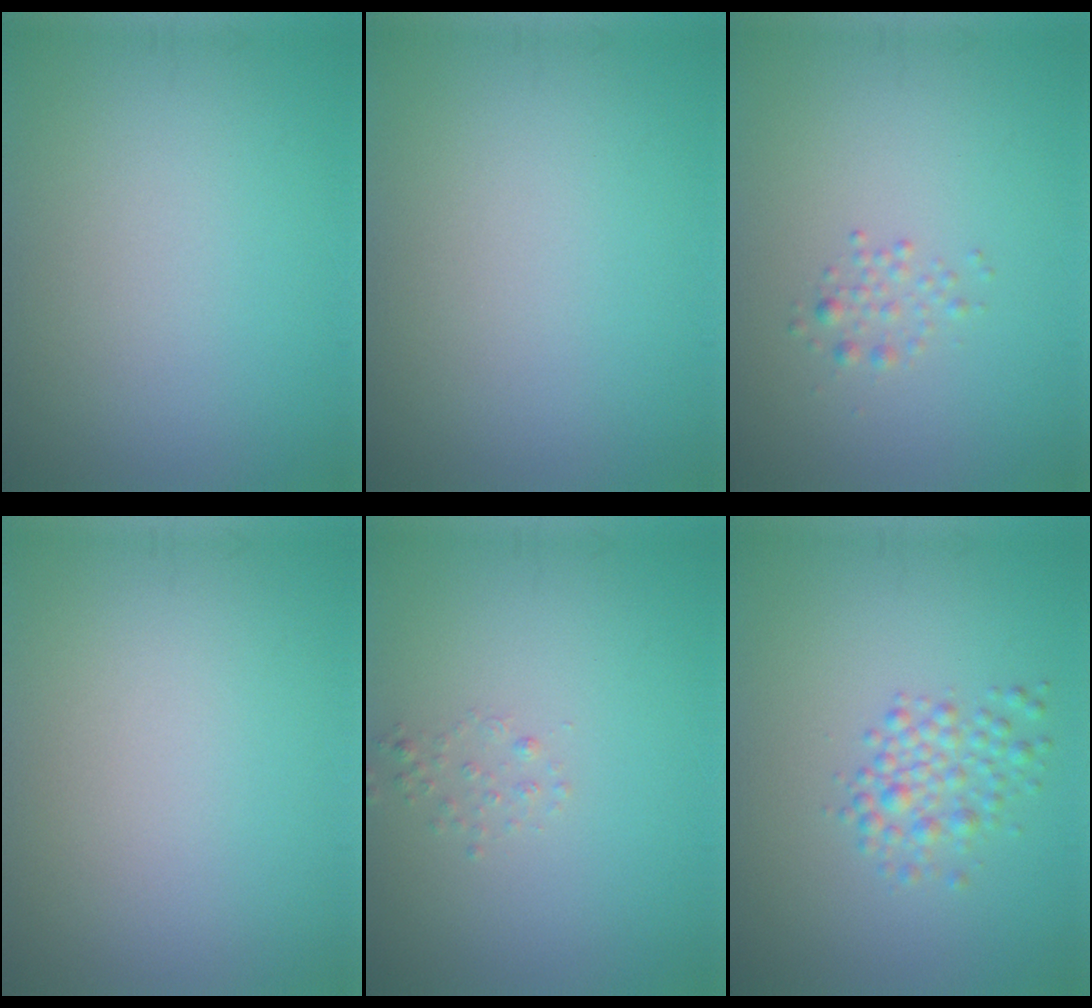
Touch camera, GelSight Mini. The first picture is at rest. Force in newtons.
{"total": 0.0}
{"total": 1.2, "press": 1.2, "slide": 0.0}
{"total": 0.0}
{"total": 0.8, "press": 0.8, "slide": 0.1}
{"total": 2.6, "press": 2.6, "slide": 0.1}